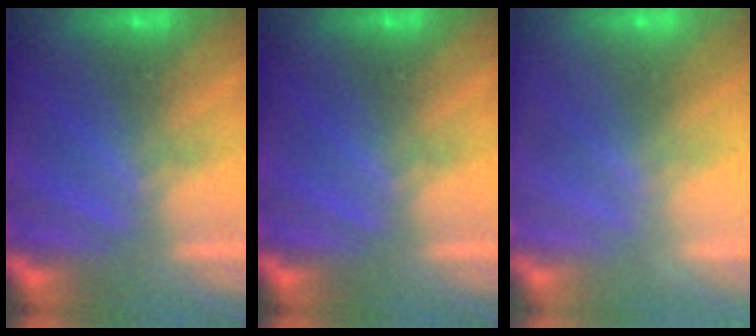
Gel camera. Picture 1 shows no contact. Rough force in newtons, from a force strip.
{"total": 0.0}
{"total": 2.4}